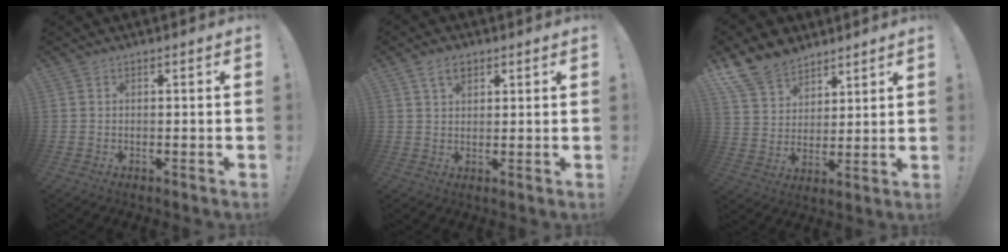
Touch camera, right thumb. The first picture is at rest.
{"total": 4.9, "force": [2.7, 3.0, 2.9], "torque": [-0.054, 0.000, 0.050]}
{"total": 13.1, "force": [9.9, 7.8, 3.6], "torque": [-0.066, -0.070, 0.192]}